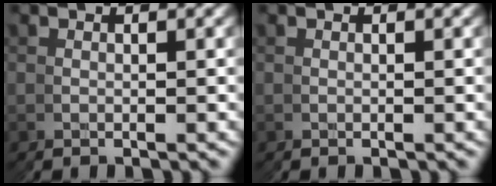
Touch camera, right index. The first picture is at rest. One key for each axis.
{"total": 0.0}